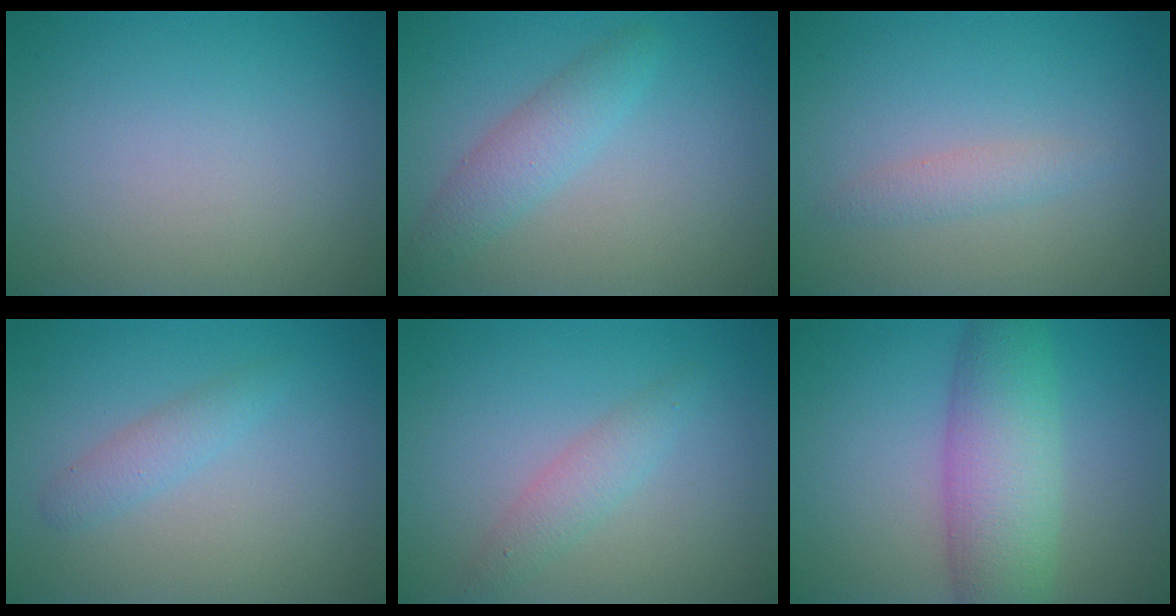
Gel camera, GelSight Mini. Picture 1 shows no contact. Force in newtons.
{"total": 2.7, "press": 2.7, "slide": 0.1}
{"total": 1.4, "press": 1.4, "slide": 0.0}
{"total": 1.6, "press": 1.6, "slide": 0.1}
{"total": 2.0, "press": 2.0, "slide": 0.0}
{"total": 6.7, "press": 6.7, "slide": 0.1}